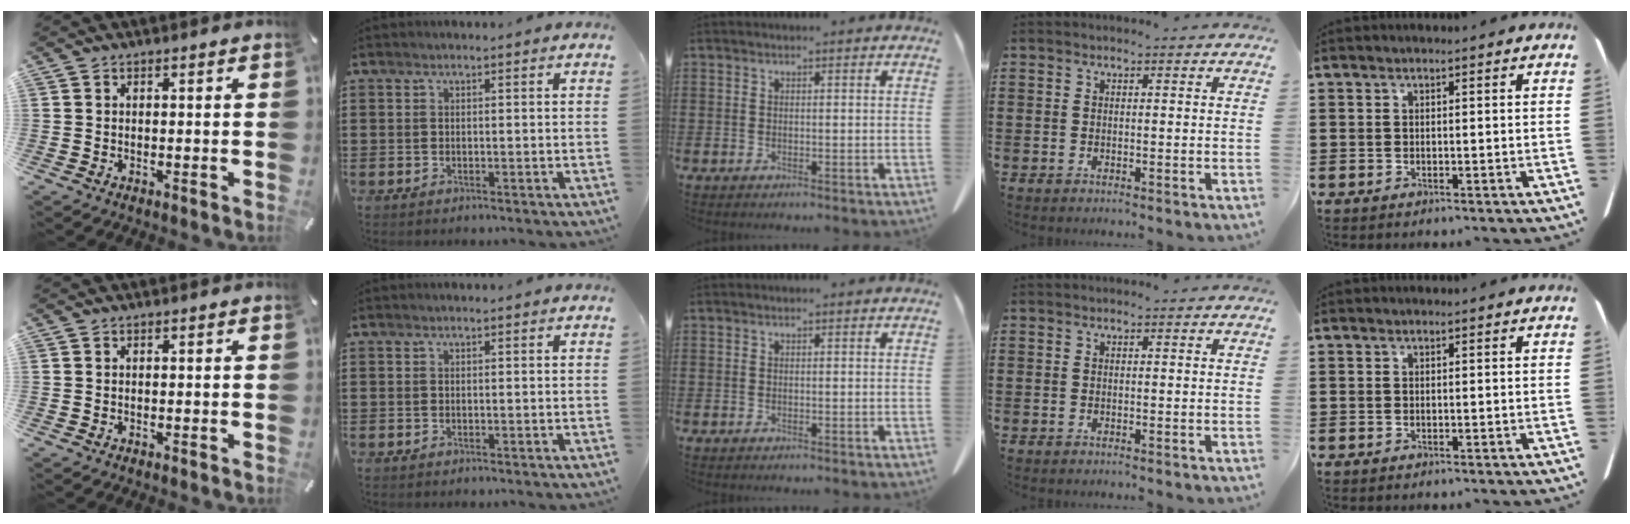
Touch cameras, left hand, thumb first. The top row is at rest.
{}